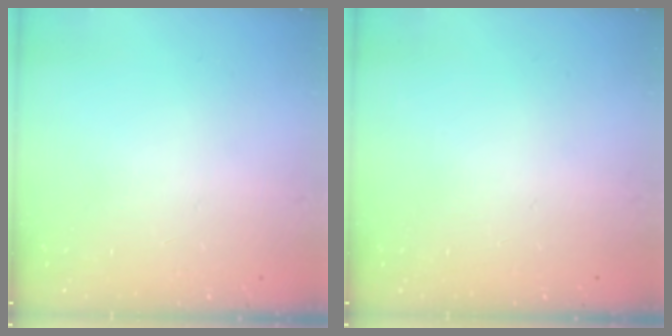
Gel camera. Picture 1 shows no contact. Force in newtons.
{"total": 0.0}